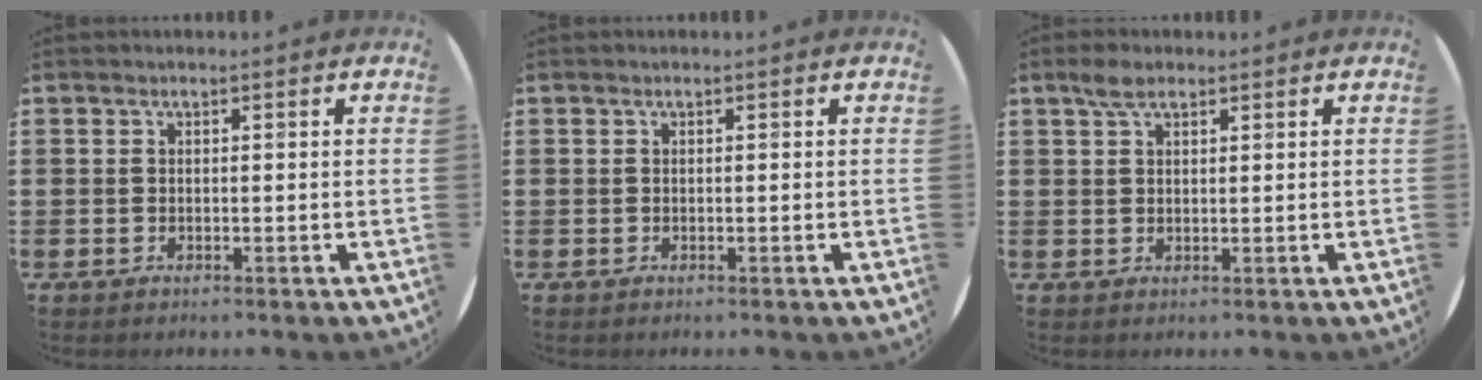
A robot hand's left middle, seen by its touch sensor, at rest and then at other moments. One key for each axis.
{"total": 0.0}
{"total": 2.7, "fx": 2.0, "fy": 1.1, "fz": 1.5, "tx": -0.025, "ty": 0.003, "tz": 0.034}